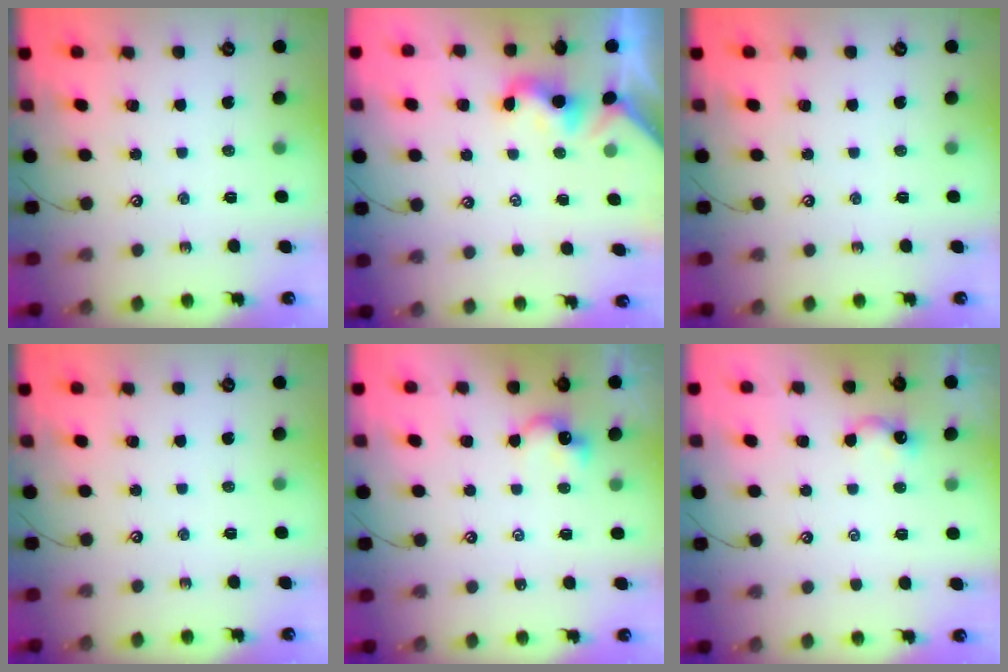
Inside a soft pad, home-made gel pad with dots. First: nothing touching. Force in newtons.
{"total": 2.1, "press": 2.1, "slide": 0.5}
{"total": 0.0}
{"total": 0.0}
{"total": 1.7, "press": 1.7, "slide": 0.4}
{"total": 2.4, "press": 2.4, "slide": 0.2}